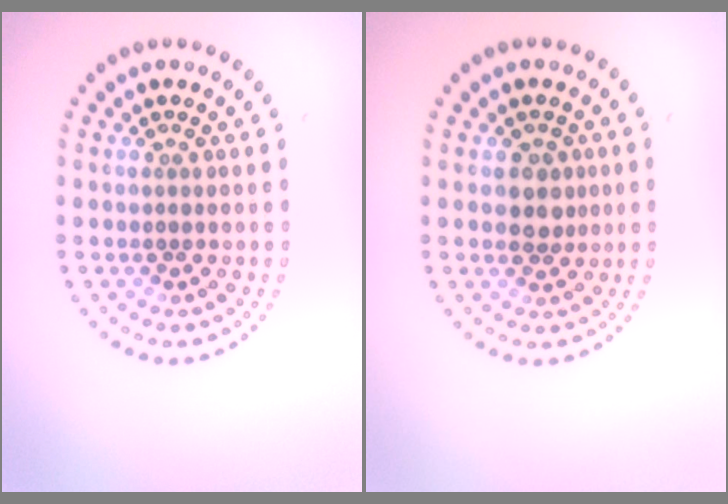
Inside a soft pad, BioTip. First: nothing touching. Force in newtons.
{"total": 2.1, "press": 1.9, "slide": 0.9}